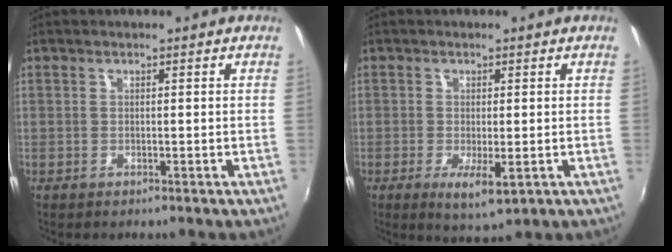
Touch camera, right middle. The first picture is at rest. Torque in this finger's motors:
{"motor_torque": [0.81, -1.33, 0.02, 0.00]}